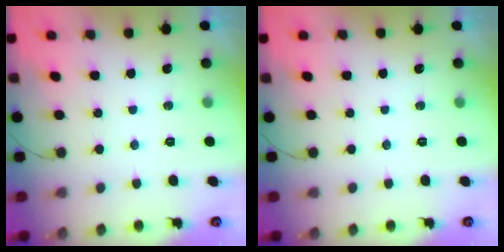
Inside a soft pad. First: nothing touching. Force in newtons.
{"total": 0.0}